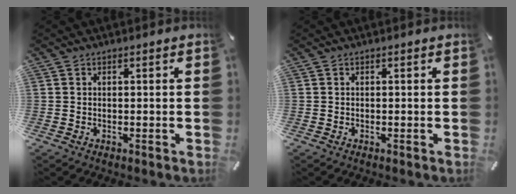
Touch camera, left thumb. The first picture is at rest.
{"total": 0.0}